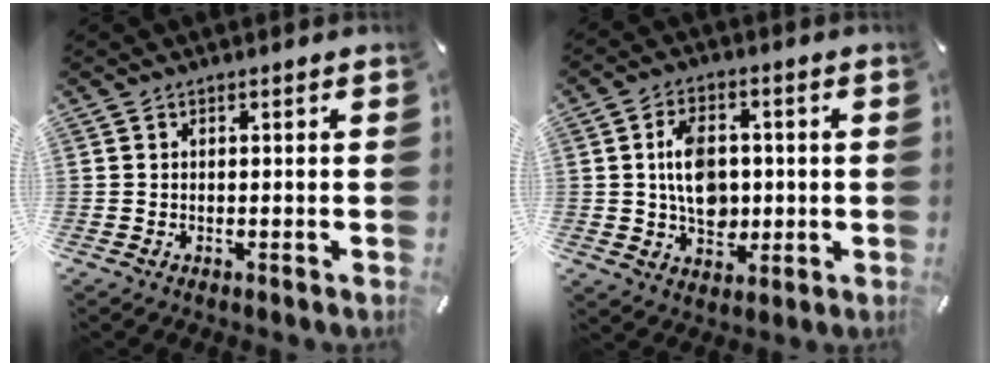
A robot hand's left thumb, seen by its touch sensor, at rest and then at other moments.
{"total": 10.1, "force": [0.4, 7.5, 6.8], "torque": [-0.112, 0.007, 0.006]}